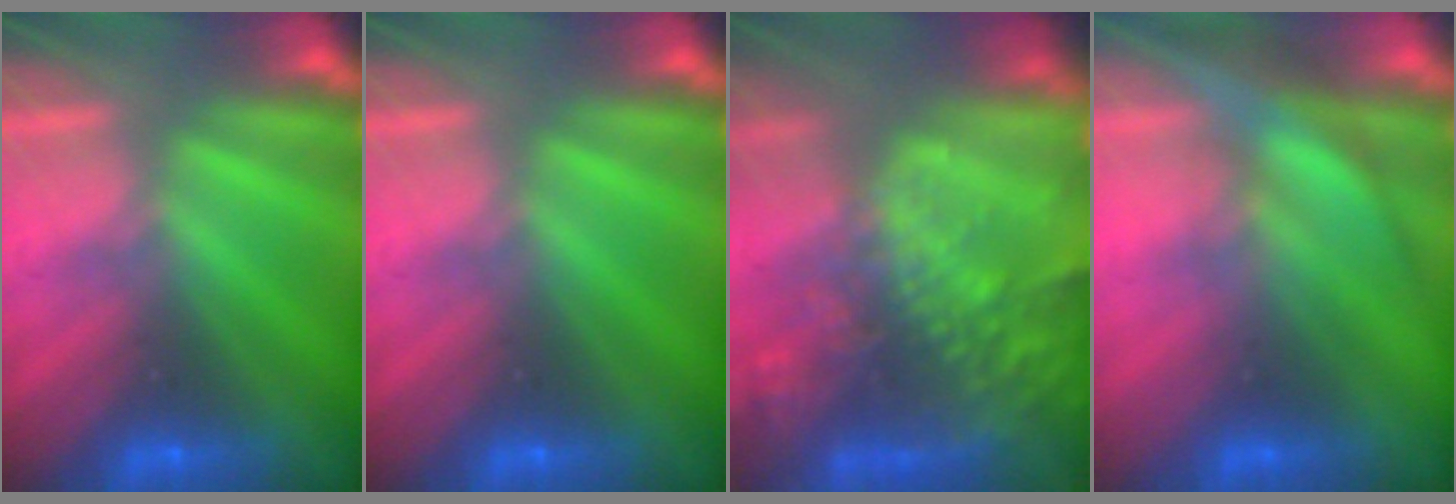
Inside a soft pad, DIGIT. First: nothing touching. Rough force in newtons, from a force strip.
{"total": 0.0}
{"total": 6.0}
{"total": 3.5}